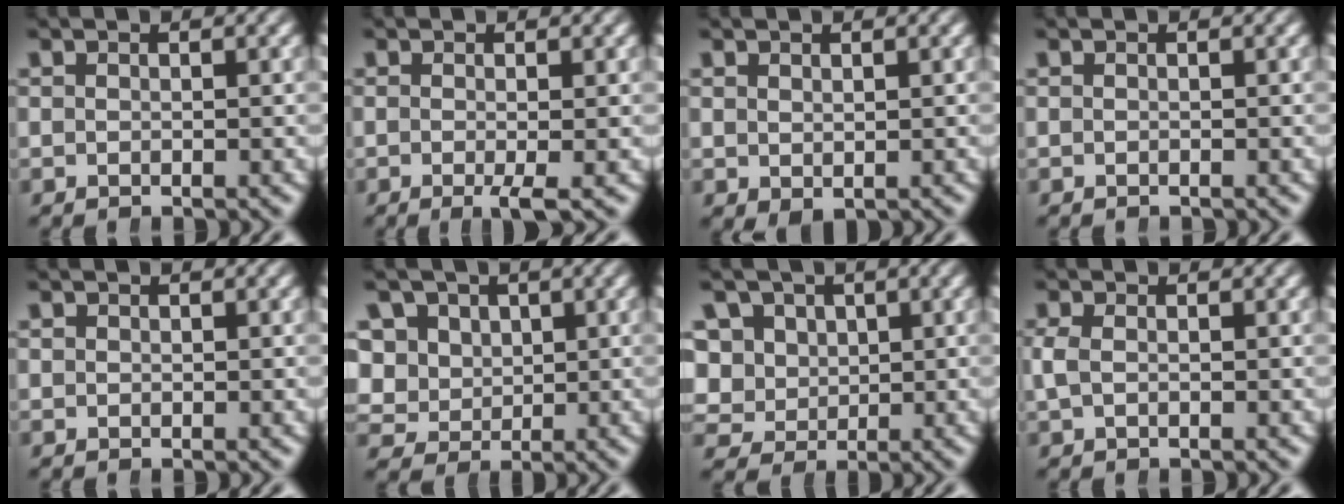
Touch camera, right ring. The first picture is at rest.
{"total": 1.9, "force": [-0.8, 0.1, 1.8], "torque": [-0.031, -0.007, -0.012]}
{"total": 0.8, "force": [0.5, -0.1, 0.6], "torque": [0.004, -0.005, 0.022]}
{"total": 0.0}
{"total": 0.0}
{"total": 9.5, "force": [0.9, 8.8, 3.5], "torque": [-0.107, -0.035, 0.021]}
{"total": 9.6, "force": [0.7, 8.9, 3.5], "torque": [-0.108, -0.037, 0.018]}
{"total": 1.1, "force": [0.0, 0.6, 1.0], "torque": [-0.034, -0.005, 0.008]}